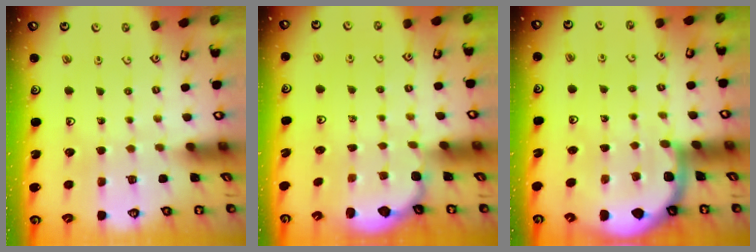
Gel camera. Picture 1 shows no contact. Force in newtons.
{"total": 2.1, "press": 1.4, "slide": 1.5}
{"total": 4.0, "press": 4.0, "slide": 0.6}